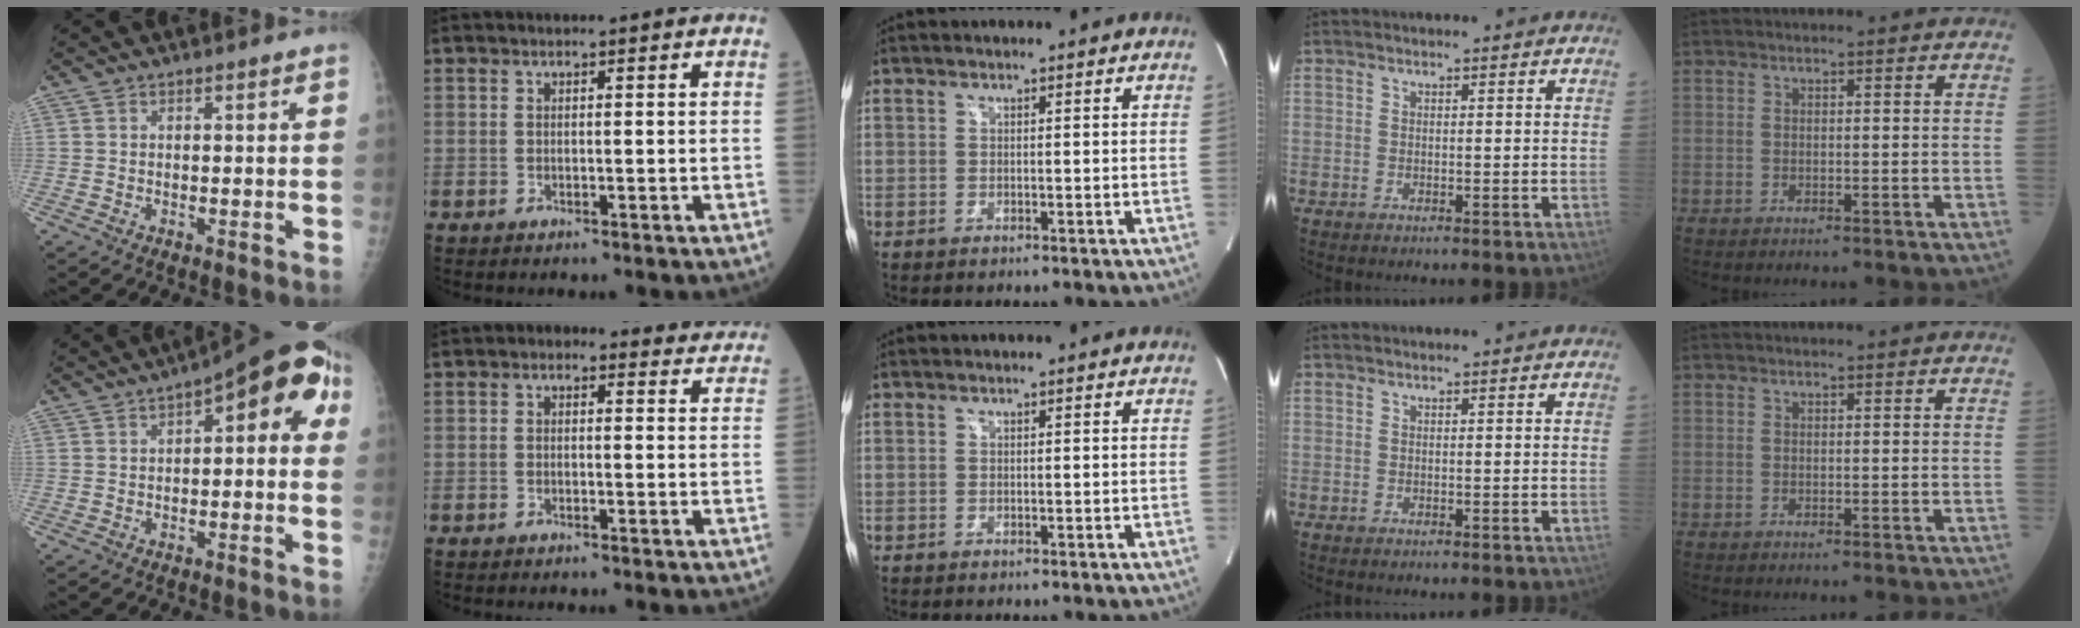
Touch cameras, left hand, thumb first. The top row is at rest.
{"thumb": {"total": 11.5, "force": [2.5, 5.0, 10.0], "torque": [-0.096, 0.032, 0.019]}, "index": {"total": 5.1, "force": [3.9, 2.8, 1.6], "torque": [-0.003, 0.016, 0.027]}}